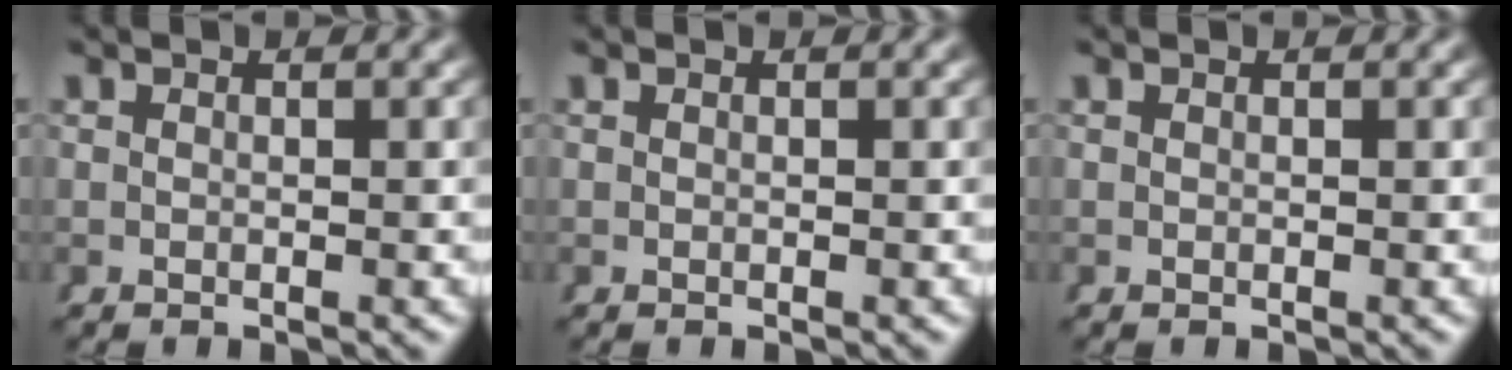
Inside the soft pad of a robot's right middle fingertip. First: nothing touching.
{"total": 0.0}
{"total": 0.0}